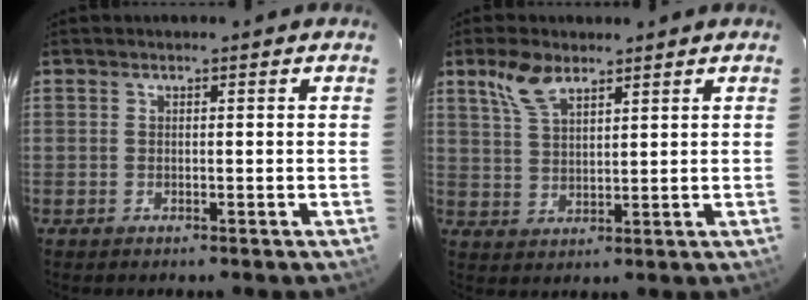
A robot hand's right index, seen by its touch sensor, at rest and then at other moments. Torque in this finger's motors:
{"motor_torque": [0.14, 0.14, 0.10, 0.07]}